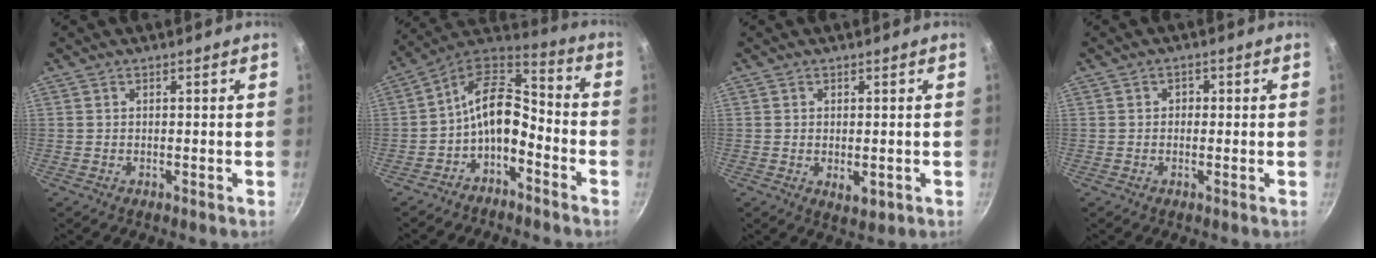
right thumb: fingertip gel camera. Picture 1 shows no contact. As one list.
[{"total": 11.8, "force": [-4.3, 6.9, 8.6], "torque": [-0.141, 0.072, -0.086]}, {"total": 3.1, "force": [-0.5, 1.7, 2.5], "torque": [-0.040, -0.011, -0.004]}, {"total": 1.6, "force": [0.0, 1.4, 0.6], "torque": [-0.001, 0.002, -0.004]}]